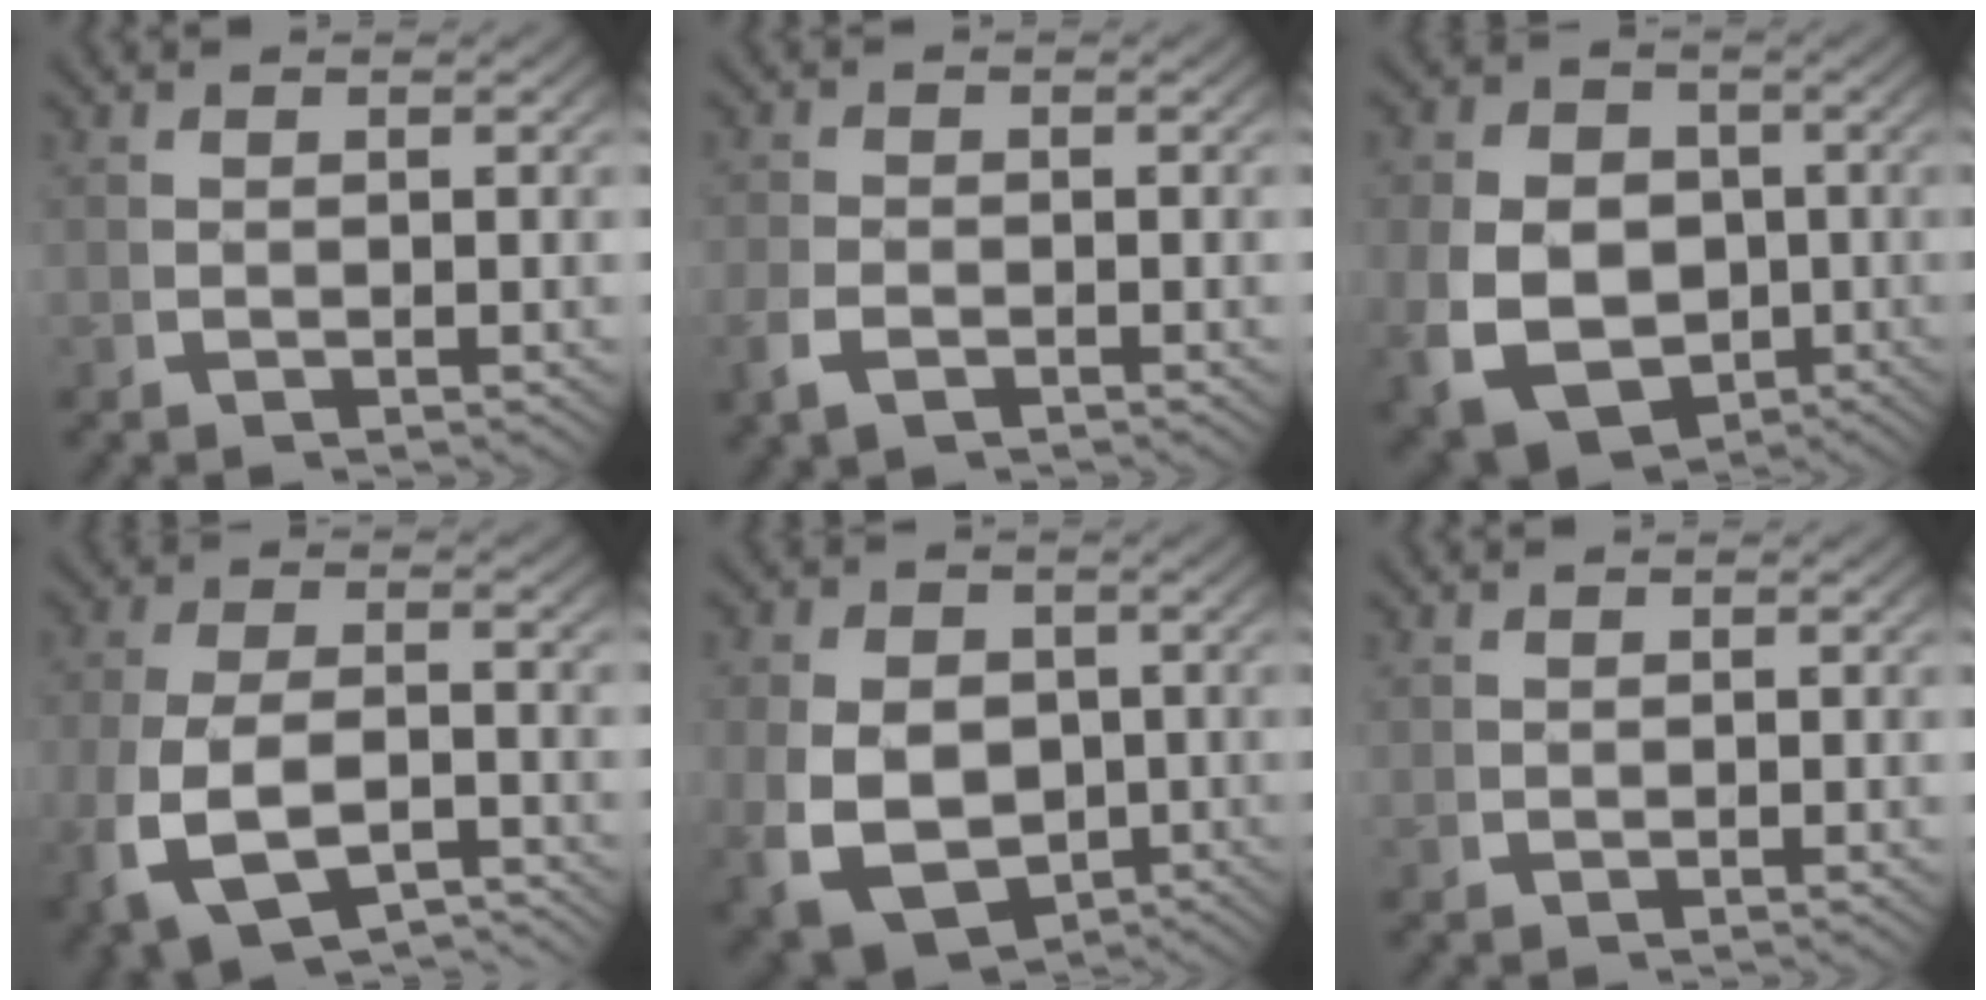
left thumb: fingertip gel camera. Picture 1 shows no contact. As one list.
[{"total": 1.8, "force": [-1.1, 1.1, 0.9], "torque": [-0.024, -0.008, -0.018]}, {"total": 13.0, "force": [-2.7, 10.5, 7.2], "torque": [-0.167, -0.070, -0.012]}, {"total": 8.1, "force": [-3.3, 4.8, 5.6], "torque": [-0.141, -0.032, -0.033]}, {"total": 12.4, "force": [-2.8, 9.7, 7.1], "torque": [-0.162, -0.072, -0.011]}, {"total": 0.5, "force": [0.4, 0.3, 0.0], "torque": [-0.005, -0.009, 0.014]}]